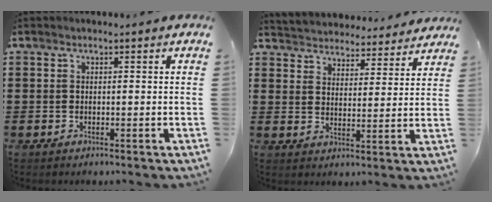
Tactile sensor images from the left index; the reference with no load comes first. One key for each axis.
{"total": 4.2, "fx": 4.1, "fy": 0.0, "fz": -0.6, "tx": -0.013, "ty": -0.032, "tz": 0.070}